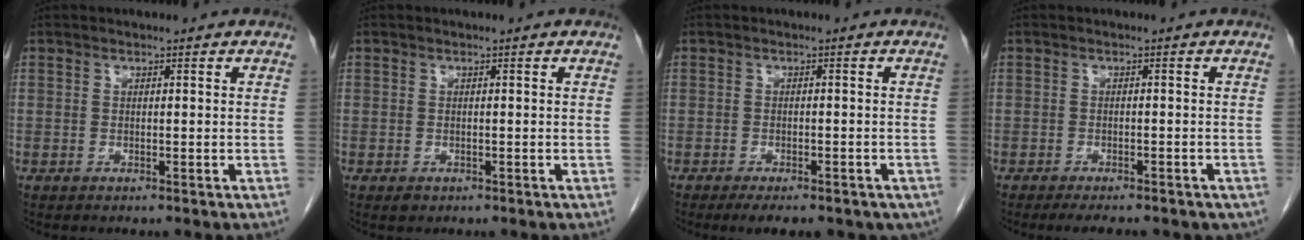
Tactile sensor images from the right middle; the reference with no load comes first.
{"total": 0.7, "force": [-0.4, 0.6, 0.3], "torque": [-0.006, 0.001, -0.003]}
{"total": 9.2, "force": [-6.6, 3.7, 5.3], "torque": [-0.064, -0.004, -0.079]}
{"total": 7.7, "force": [-6.2, 2.5, 3.8], "torque": [-0.042, -0.001, -0.070]}